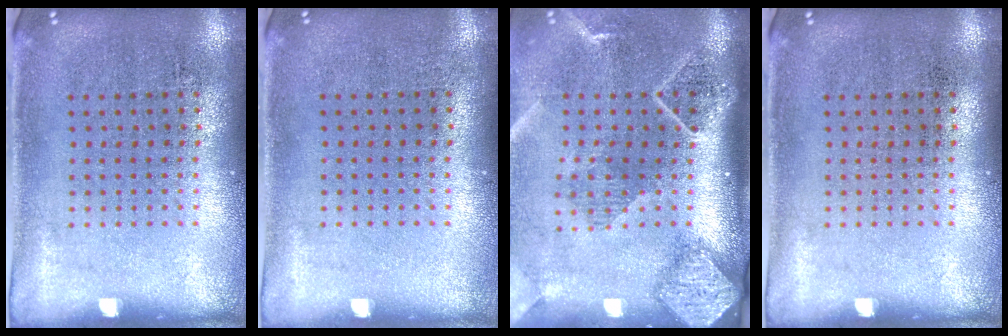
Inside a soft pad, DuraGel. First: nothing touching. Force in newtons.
{"total": 0.0}
{"total": 2.7, "press": 2.0, "slide": 1.8}
{"total": 0.0}